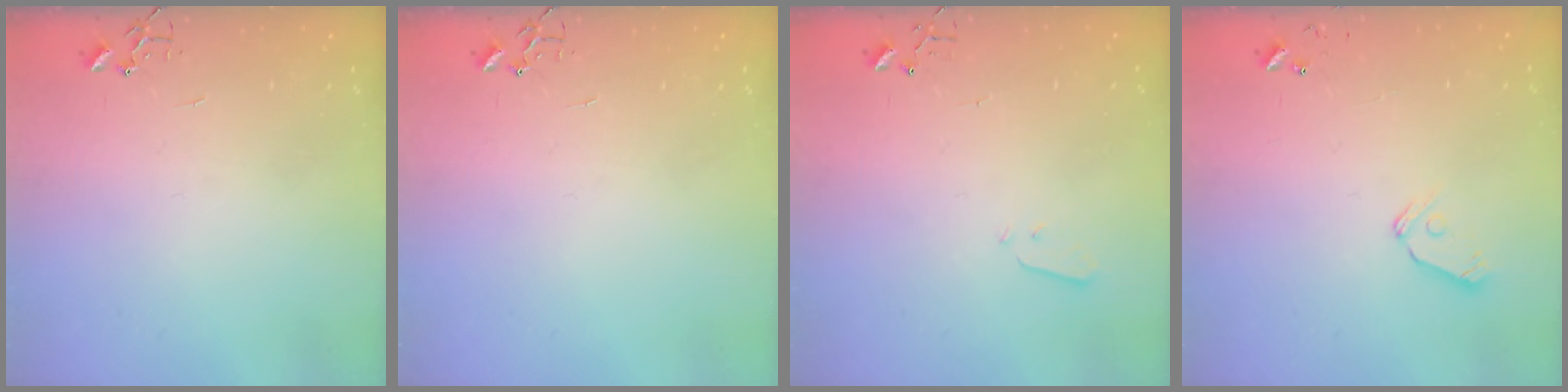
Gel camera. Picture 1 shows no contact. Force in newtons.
{"total": 0.0}
{"total": 2.2, "press": 2.1, "slide": 0.3}
{"total": 7.1, "press": 7.1, "slide": 0.5}